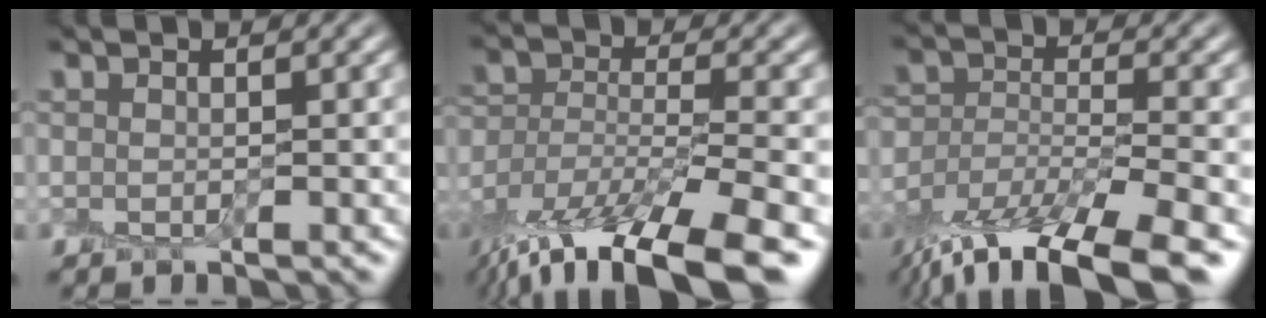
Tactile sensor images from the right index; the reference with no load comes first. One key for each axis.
{"total": 14.1, "fx": -10.8, "fy": 4.1, "fz": 8.1, "tx": -0.169, "ty": -0.028, "tz": -0.170}
{"total": 12.1, "fx": -9.4, "fy": 3.6, "fz": 6.7, "tx": -0.135, "ty": -0.020, "tz": -0.158}